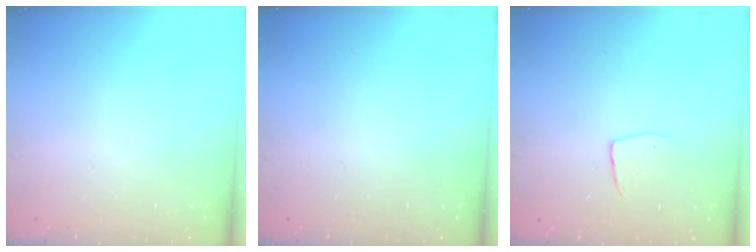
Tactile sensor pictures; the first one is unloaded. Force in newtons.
{"total": 0.0}
{"total": 5.2, "press": 5.2, "slide": 0.4}